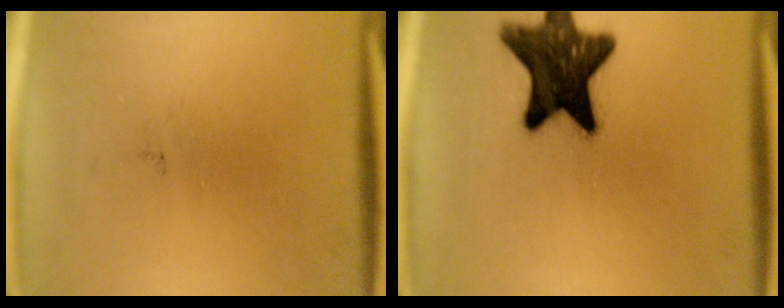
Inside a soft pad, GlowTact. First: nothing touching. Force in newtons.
{"total": 15.8}